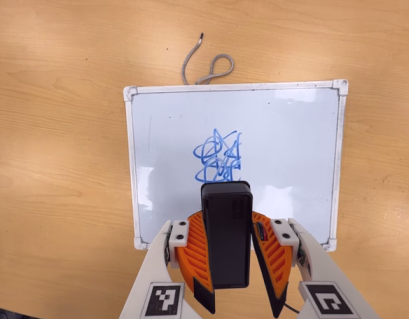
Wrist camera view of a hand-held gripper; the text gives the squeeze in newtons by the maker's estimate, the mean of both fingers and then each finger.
{"total": 8.7, "left": 8.8, "right": 8.6}